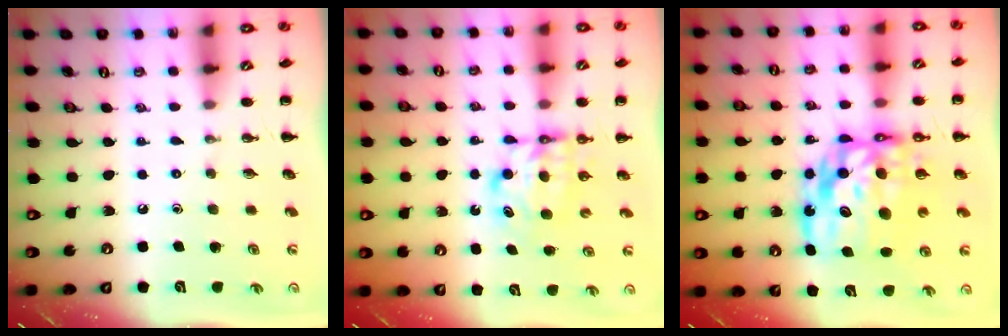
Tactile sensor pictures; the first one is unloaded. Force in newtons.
{"total": 6.1, "press": 6.1, "slide": 0.3}
{"total": 17.1, "press": 16.4, "slide": 4.6}